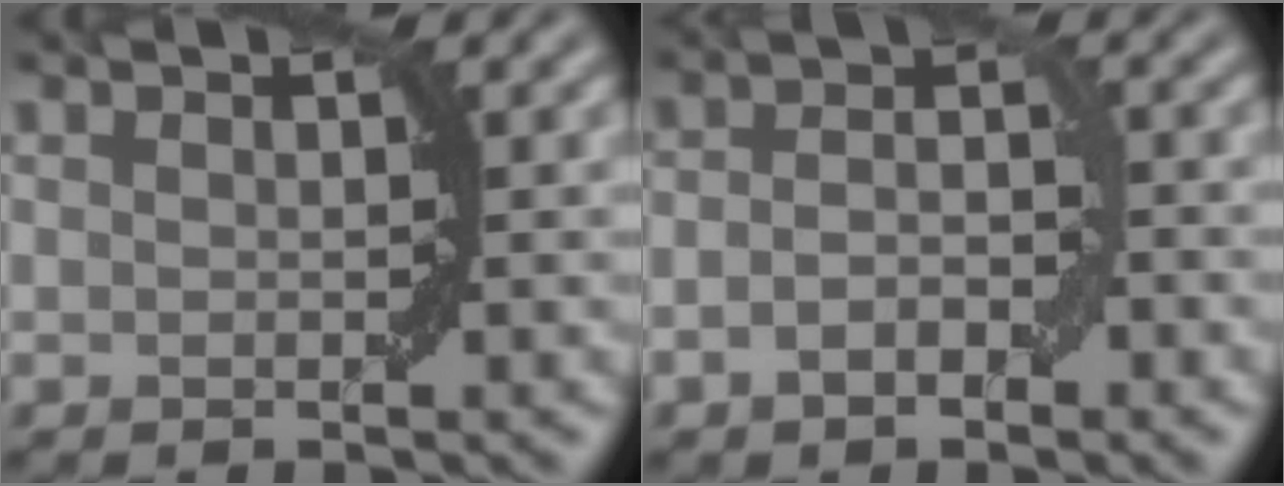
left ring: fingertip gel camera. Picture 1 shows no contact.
{"total": 2.9, "force": [-1.1, 1.5, 2.2], "torque": [-0.041, 0.003, -0.024]}